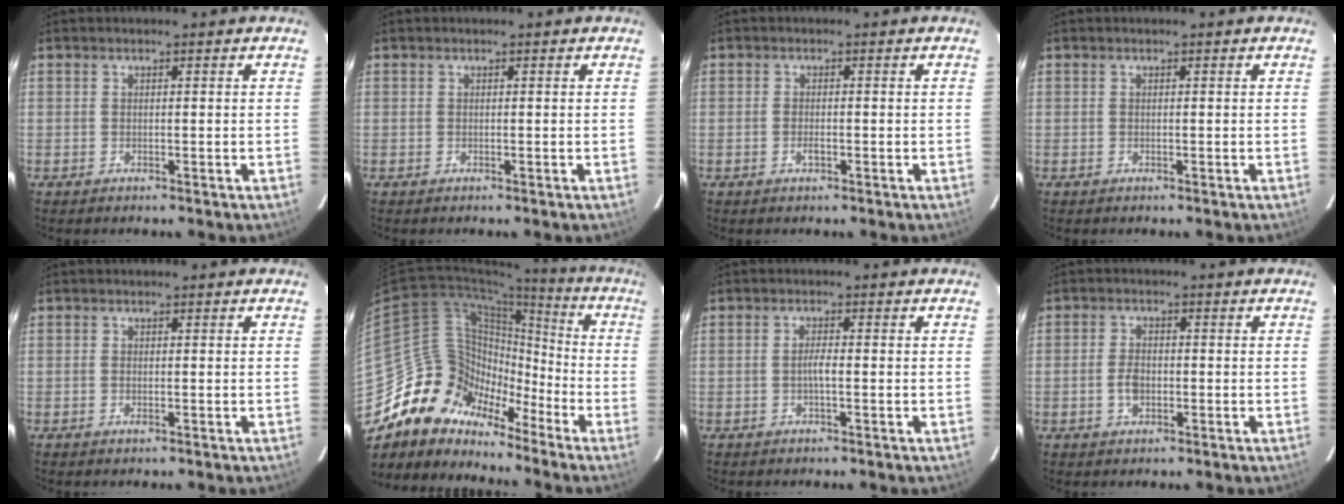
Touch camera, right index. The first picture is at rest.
{"total": 0.0}
{"total": 1.5, "force": [-0.7, 0.7, 1.2], "torque": [-0.023, 0.000, -0.012]}
{"total": 0.0}
{"total": 0.6, "force": [-0.2, 0.3, 0.5], "torque": [-0.011, -0.001, -0.005]}
{"total": 14.1, "force": [-11.1, 8.4, 2.7], "torque": [-0.044, 0.045, -0.199]}
{"total": 1.8, "force": [-0.5, 0.2, 1.7], "torque": [-0.033, 0.003, -0.012]}
{"total": 3.7, "force": [-1.0, 2.4, 2.6], "torque": [-0.053, 0.003, -0.016]}